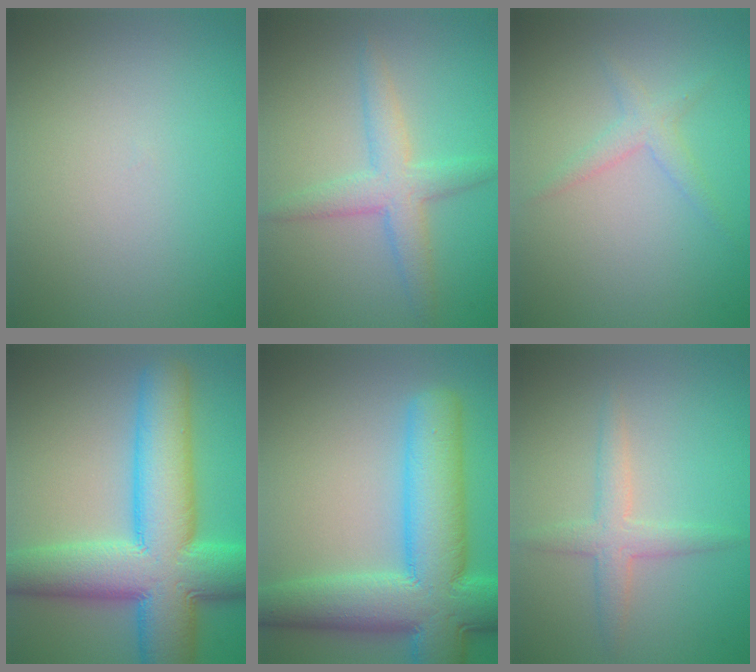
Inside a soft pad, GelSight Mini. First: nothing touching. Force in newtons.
{"total": 3.7, "press": 3.7, "slide": 0.1}
{"total": 1.7, "press": 1.7, "slide": 0.1}
{"total": 12.6, "press": 12.6, "slide": 0.5}
{"total": 11.1, "press": 11.1, "slide": 0.4}
{"total": 2.5, "press": 2.5, "slide": 0.1}